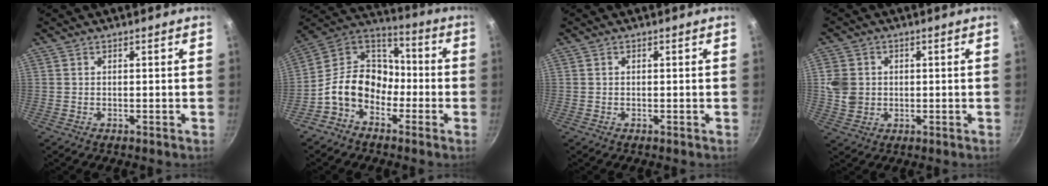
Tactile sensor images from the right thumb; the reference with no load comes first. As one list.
[{"total": 14.1, "force": [-4.9, 10.7, 7.8], "torque": [-0.094, 0.067, -0.119]}, {"total": 0.0}, {"total": 6.4, "force": [0.4, 5.7, 3.0], "torque": [-0.038, -0.001, 0.007]}]